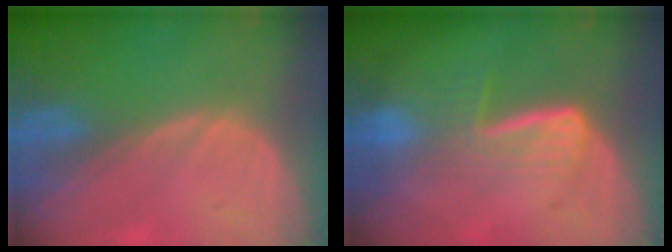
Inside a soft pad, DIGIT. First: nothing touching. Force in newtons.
{"total": 6.7, "press": 5.7, "slide": 3.6}